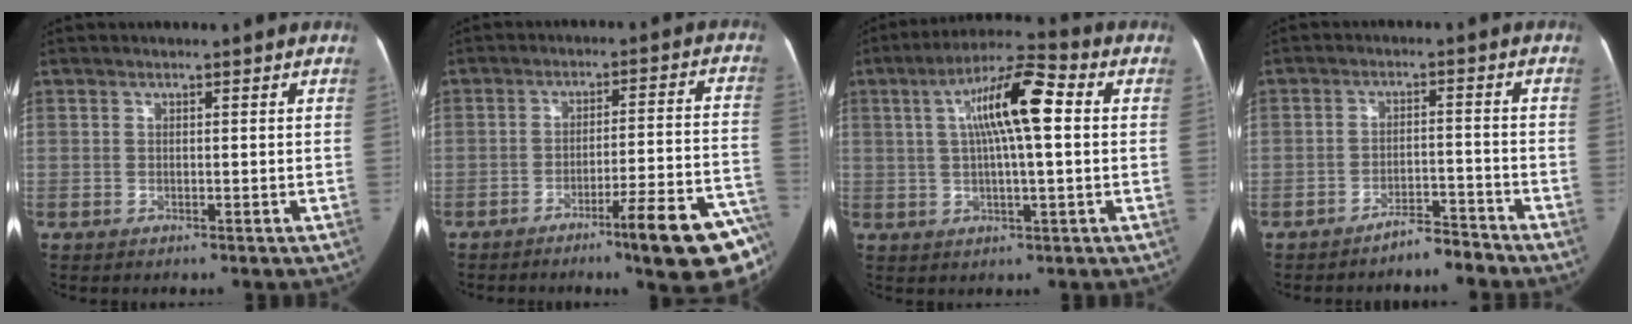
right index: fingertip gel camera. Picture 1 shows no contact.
{"total": 14.5, "force": [-9.3, -0.4, 11.1], "torque": [-0.096, 0.018, -0.131]}
{"total": 11.1, "force": [1.9, 1.5, 10.8], "torque": [-0.194, 0.027, 0.027]}
{"total": 3.7, "force": [-3.6, 0.7, 0.8], "torque": [-0.007, -0.003, -0.061]}